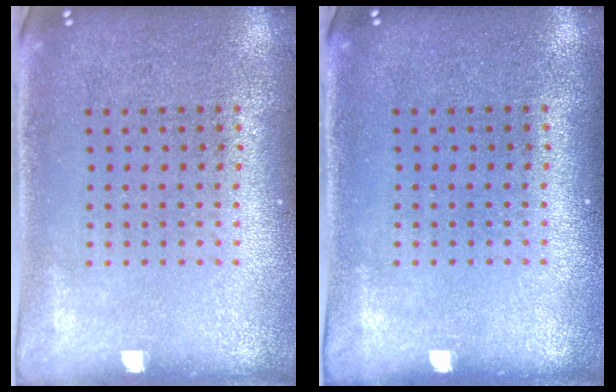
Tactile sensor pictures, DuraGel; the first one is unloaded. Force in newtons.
{"total": 0.0}